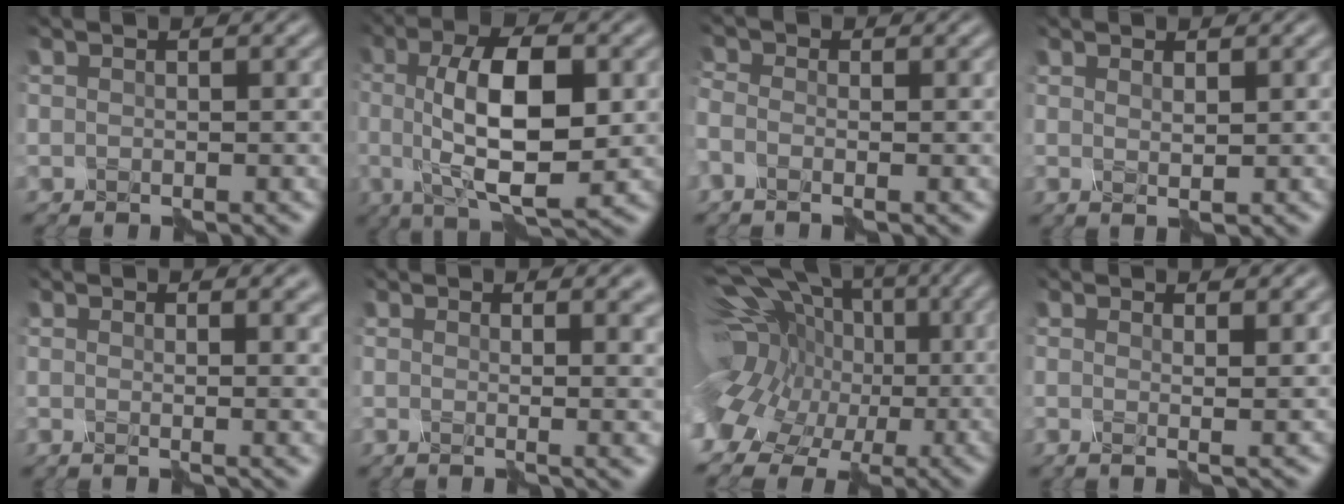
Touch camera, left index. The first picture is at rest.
{"total": 8.9, "force": [0.6, 3.3, 8.3], "torque": [-0.137, 0.003, 0.006]}
{"total": 1.7, "force": [-0.9, 0.9, 1.2], "torque": [-0.019, 0.005, -0.023]}
{"total": 1.0, "force": [0.7, 0.1, 0.7], "torque": [-0.009, -0.003, 0.014]}
{"total": 5.0, "force": [2.0, 1.9, 4.2], "torque": [-0.020, 0.009, 0.020]}
{"total": 7.5, "force": [2.0, 3.2, 6.5], "torque": [-0.026, 0.015, 0.015]}
{"total": 18.4, "force": [-2.1, 13.9, 11.8], "torque": [-0.235, 0.017, -0.043]}
{"total": 2.6, "force": [1.9, 0.7, 1.7], "torque": [-0.013, 0.008, 0.003]}